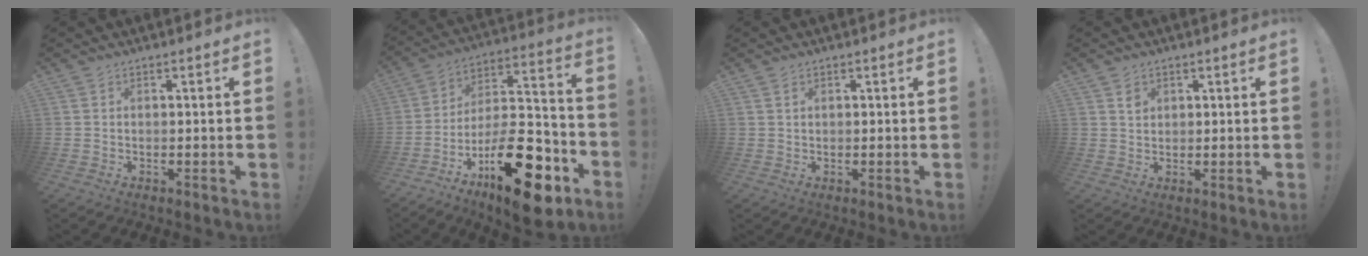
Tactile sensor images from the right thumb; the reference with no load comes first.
{"total": 25.0, "force": [-12.4, 10.1, 19.2], "torque": [-0.303, 0.084, -0.195]}
{"total": 1.1, "force": [0.7, 0.6, 0.6], "torque": [-0.010, -0.001, 0.012]}
{"total": 2.3, "force": [1.3, 1.8, 0.6], "torque": [0.004, -0.007, 0.021]}